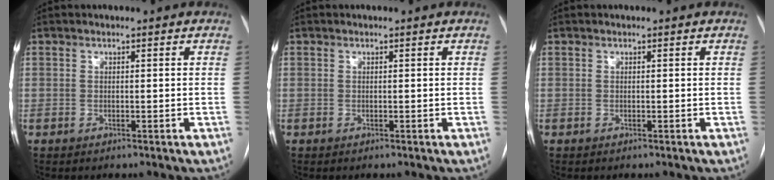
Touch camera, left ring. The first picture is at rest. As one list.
[{"total": 0.0}, {"total": 0.0}]